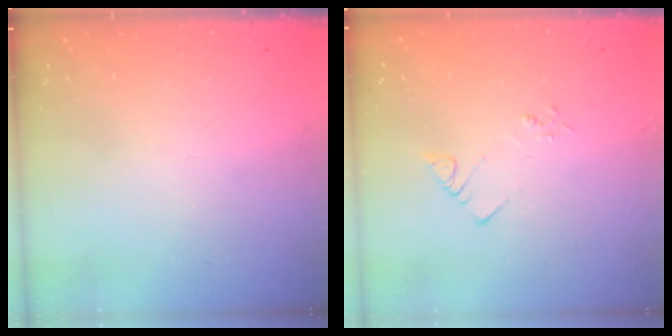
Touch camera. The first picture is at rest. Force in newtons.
{"total": 2.4, "press": 2.4, "slide": 0.4}